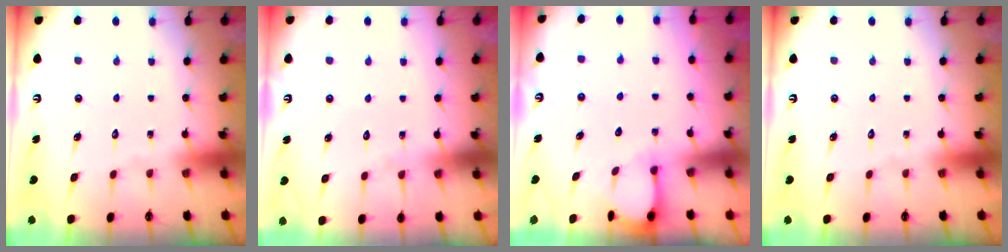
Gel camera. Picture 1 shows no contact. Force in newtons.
{"total": 3.5, "press": 3.5, "slide": 0.4}
{"total": 2.0, "press": 2.0, "slide": 0.3}
{"total": 0.0}